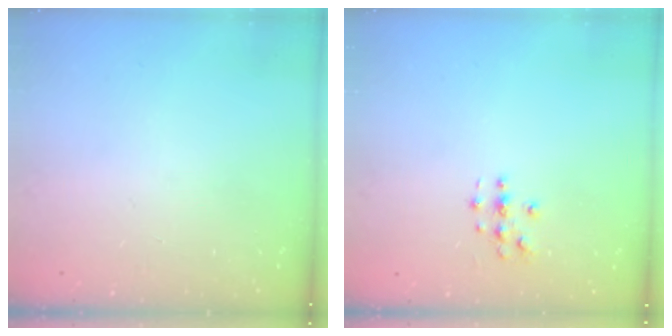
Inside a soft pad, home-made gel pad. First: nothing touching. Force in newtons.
{"total": 2.8, "press": 2.8, "slide": 0.3}